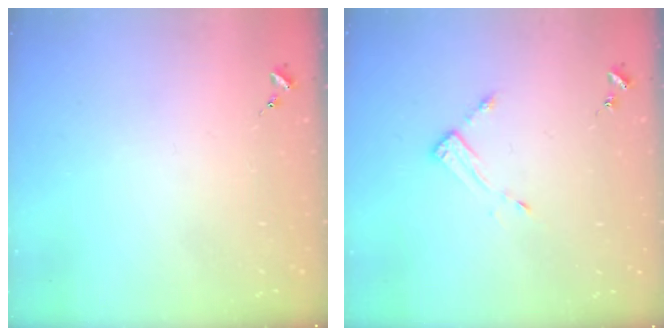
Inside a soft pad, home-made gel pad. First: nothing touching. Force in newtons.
{"total": 3.9, "press": 3.9, "slide": 0.2}